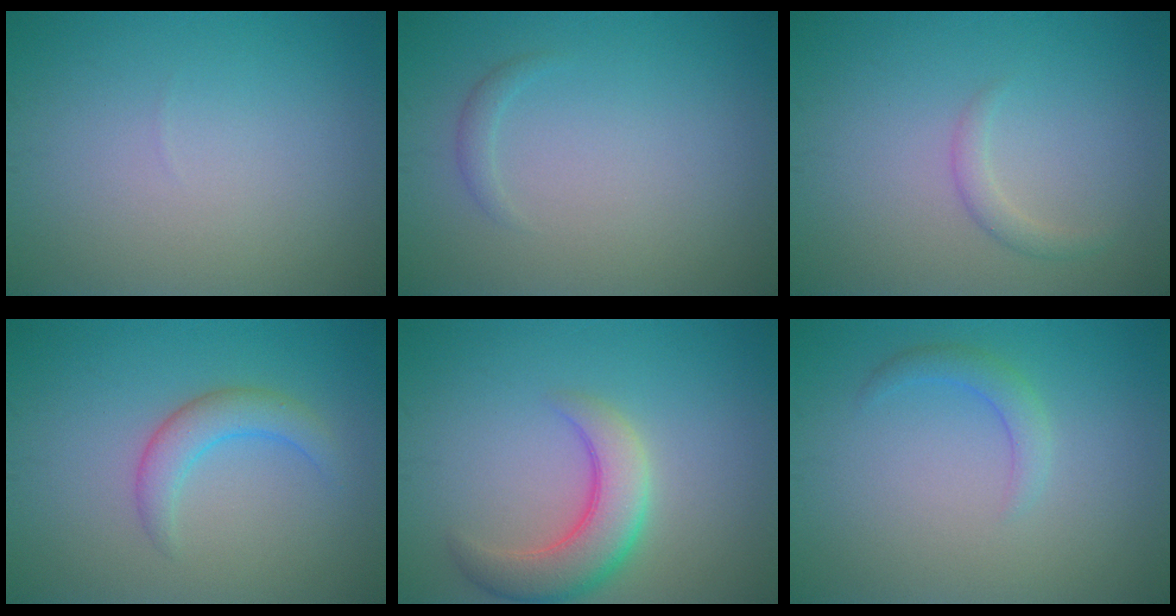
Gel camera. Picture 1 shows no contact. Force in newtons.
{"total": 0.8, "press": 0.8, "slide": 0.0}
{"total": 1.3, "press": 1.3, "slide": 0.1}
{"total": 2.8, "press": 2.8, "slide": 0.2}
{"total": 5.2, "press": 5.2, "slide": 0.3}
{"total": 1.7, "press": 1.7, "slide": 0.1}